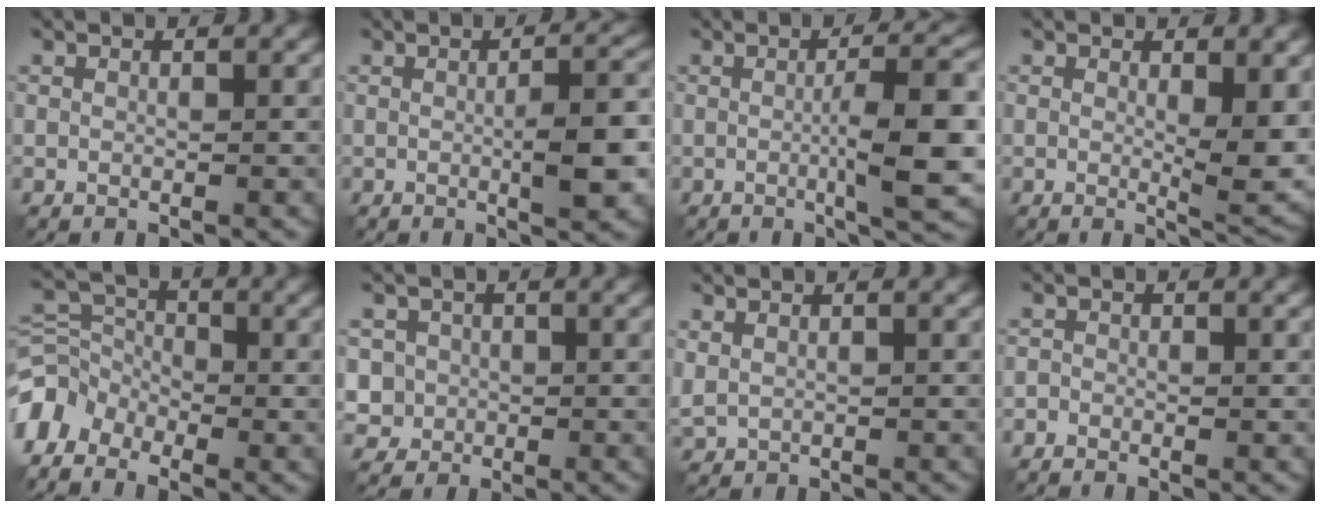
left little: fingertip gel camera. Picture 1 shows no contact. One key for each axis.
{"total": 4.8, "fx": -0.5, "fy": 1.1, "fz": 4.7, "tx": -0.071, "ty": 0.005, "tz": -0.010}
{"total": 7.5, "fx": -0.7, "fy": 1.6, "fz": 7.3, "tx": -0.105, "ty": 0.005, "tz": -0.014}
{"total": 4.7, "fx": 0.9, "fy": 1.4, "fz": 4.4, "tx": -0.064, "ty": -0.013, "tz": 0.019}
{"total": 4.8, "fx": -3.6, "fy": 2.9, "fz": 1.2, "tx": -0.021, "ty": 0.009, "tz": -0.082}
{"total": 2.6, "fx": 0.0, "fy": 2.6, "fz": 0.4, "tx": -0.017, "ty": -0.005, "tz": 0.007}
{"total": 1.4, "fx": 0.8, "fy": 0.8, "fz": 0.9, "tx": -0.025, "ty": 0.004, "tz": 0.023}
{"total": 0.8, "fx": -0.7, "fy": 0.4, "fz": 0.0, "tx": 0.003, "ty": -0.004, "tz": -0.014}